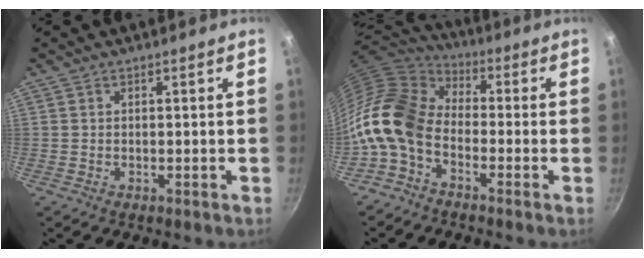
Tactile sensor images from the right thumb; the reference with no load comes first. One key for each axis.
{"total": 15.6, "fx": -3.7, "fy": 10.2, "fz": 11.2, "tx": -0.203, "ty": 0.043, "tz": -0.100}